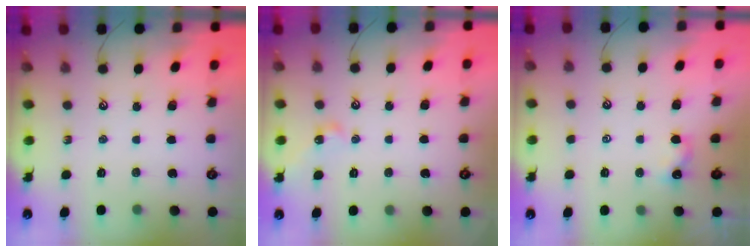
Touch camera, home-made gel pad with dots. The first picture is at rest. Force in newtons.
{"total": 6.0, "press": 5.9, "slide": 0.7}
{"total": 0.9, "press": 0.9, "slide": 0.3}